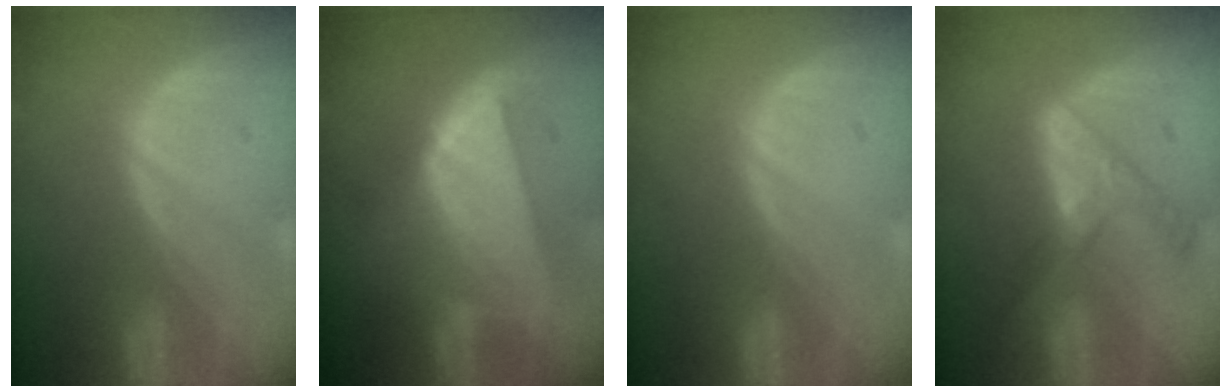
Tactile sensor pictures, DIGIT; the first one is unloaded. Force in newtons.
{"total": 8.4, "press": 7.4, "slide": 3.9}
{"total": 0.0}
{"total": 6.6, "press": 5.8, "slide": 3.3}